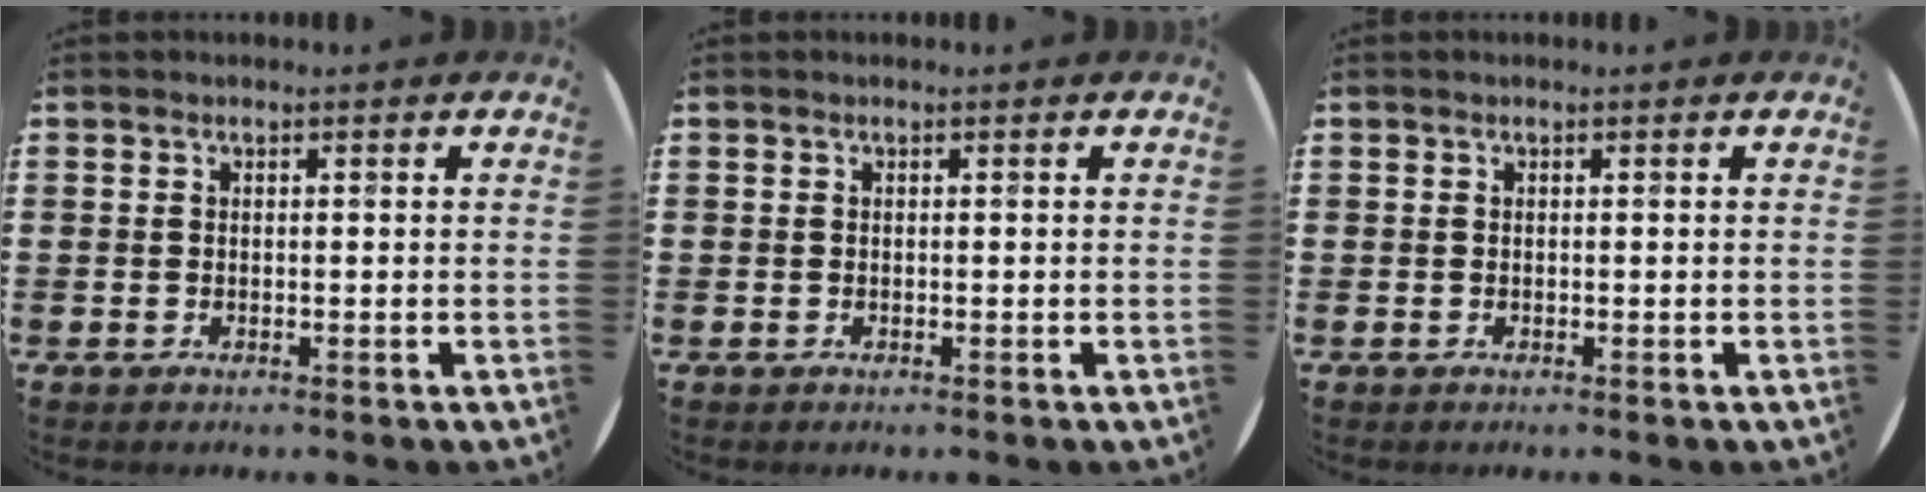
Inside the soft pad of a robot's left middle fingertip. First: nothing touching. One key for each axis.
{"total": 0.0}
{"total": 0.0}